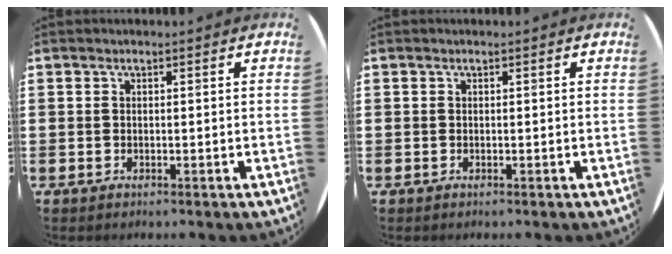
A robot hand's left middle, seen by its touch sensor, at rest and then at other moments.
{"total": 0.0}